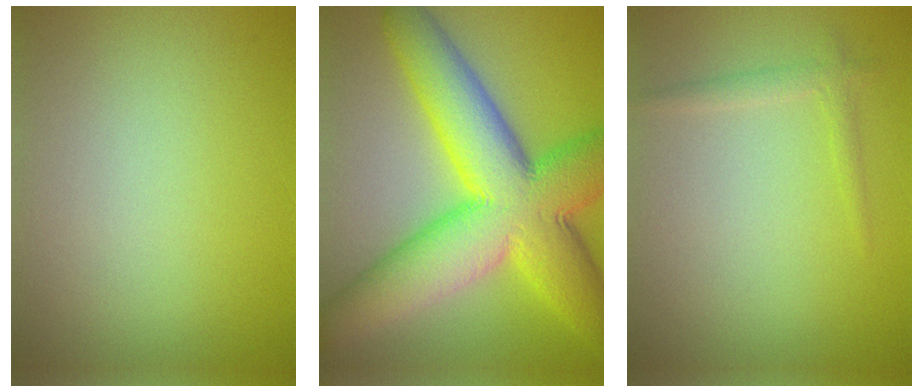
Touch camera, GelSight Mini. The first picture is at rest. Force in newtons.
{"total": 13.5, "press": 13.5, "slide": 0.0}
{"total": 1.2, "press": 1.2, "slide": 0.0}